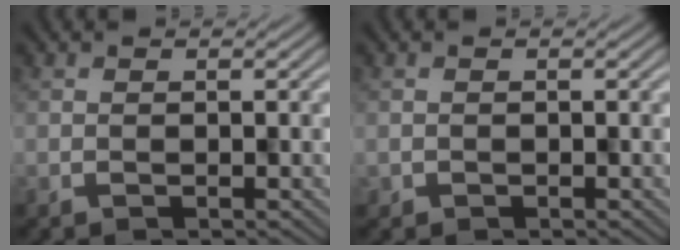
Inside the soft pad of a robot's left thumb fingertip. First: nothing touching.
{"total": 0.5, "force": [0.0, 0.4, -0.3], "torque": [0.006, -0.001, -0.001]}